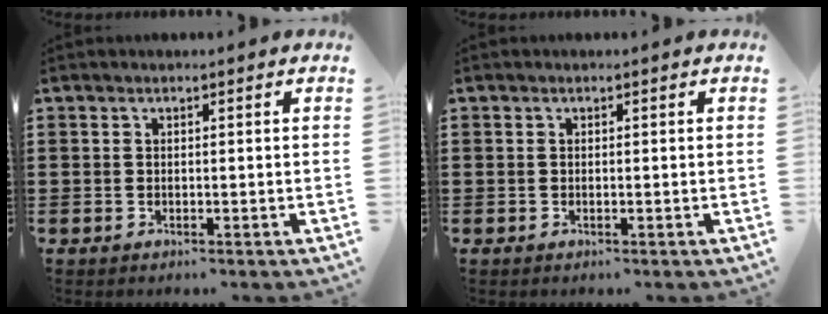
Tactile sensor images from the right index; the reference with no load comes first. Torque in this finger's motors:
{"motor_torque": [1.32, 0.82, 0.02, 0.00]}